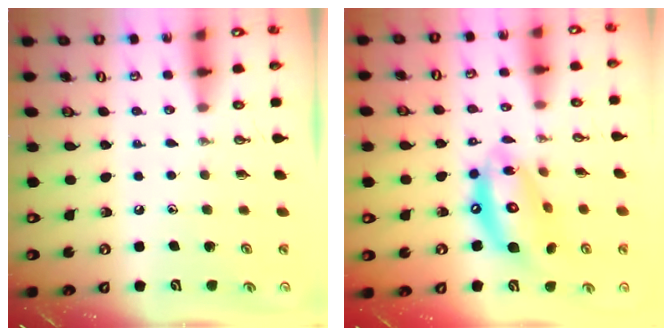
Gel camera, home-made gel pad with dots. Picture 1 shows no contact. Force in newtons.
{"total": 15.9, "press": 15.8, "slide": 1.3}